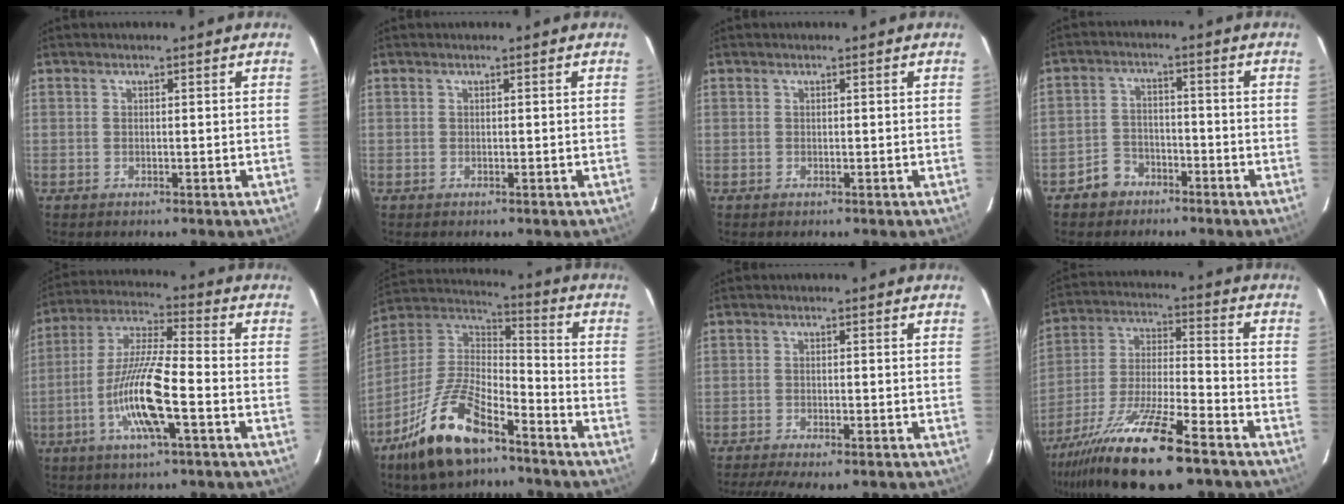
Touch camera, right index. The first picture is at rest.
{"total": 0.0}
{"total": 0.0}
{"total": 4.6, "force": [-3.1, 3.4, 0.8], "torque": [-0.016, 0.014, -0.051]}
{"total": 13.1, "force": [-4.3, 1.3, 12.3], "torque": [-0.246, -0.003, -0.082]}
{"total": 16.5, "force": [-10.6, 5.5, 11.4], "torque": [-0.234, 0.003, -0.197]}
{"total": 9.6, "force": [-7.7, 2.2, 5.3], "torque": [-0.084, -0.007, -0.114]}
{"total": 18.8, "force": [-12.8, 2.4, 13.6], "torque": [-0.255, -0.035, -0.229]}